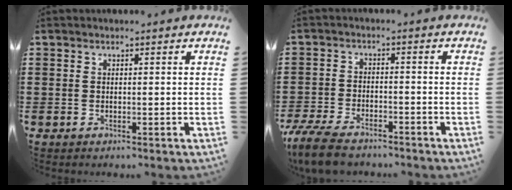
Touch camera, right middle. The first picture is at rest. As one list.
[{"total": 6.4, "force": [-5.4, 1.7, 2.9], "torque": [-0.076, -0.001, -0.110]}]